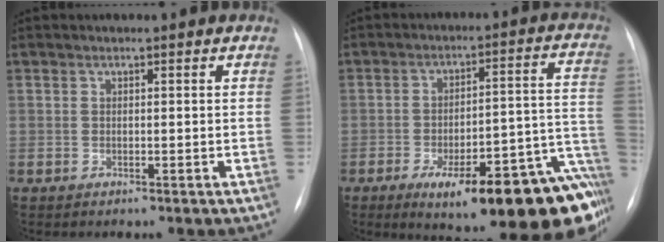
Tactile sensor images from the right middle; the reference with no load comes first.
{"total": 24.6, "force": [-15.0, 5.6, 18.7], "torque": [-0.144, 0.029, -0.193]}